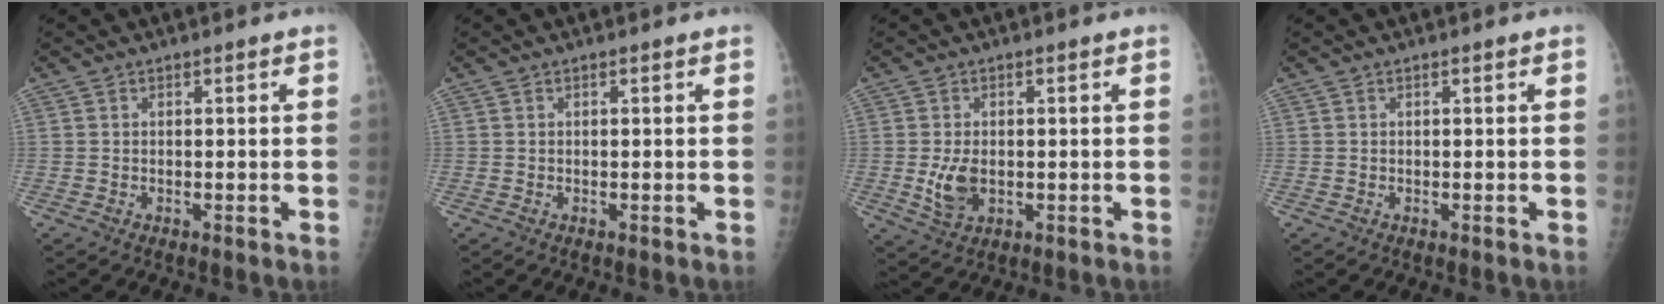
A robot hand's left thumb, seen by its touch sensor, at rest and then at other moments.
{"total": 0.0}
{"total": 5.2, "force": [-0.5, 3.3, 4.0], "torque": [-0.074, -0.008, -0.002]}
{"total": 0.0}